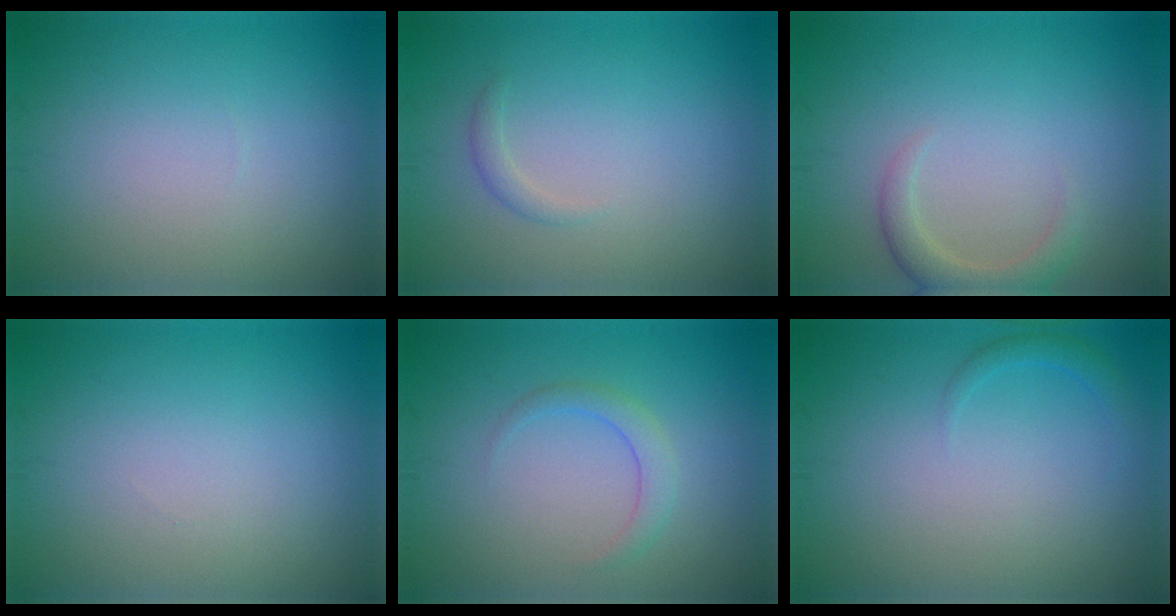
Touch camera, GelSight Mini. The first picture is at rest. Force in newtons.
{"total": 0.9, "press": 0.9, "slide": 0.1}
{"total": 2.4, "press": 2.4, "slide": 0.3}
{"total": 0.0}
{"total": 1.8, "press": 1.8, "slide": 0.1}
{"total": 1.2, "press": 1.1, "slide": 0.2}